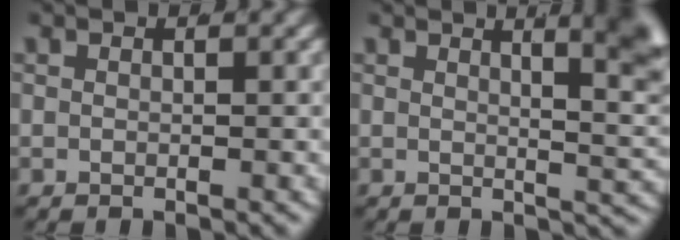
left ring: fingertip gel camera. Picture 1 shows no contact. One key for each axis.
{"total": 8.4, "fx": 3.4, "fy": 3.0, "fz": 7.1, "tx": -0.057, "ty": 0.012, "tz": 0.044}